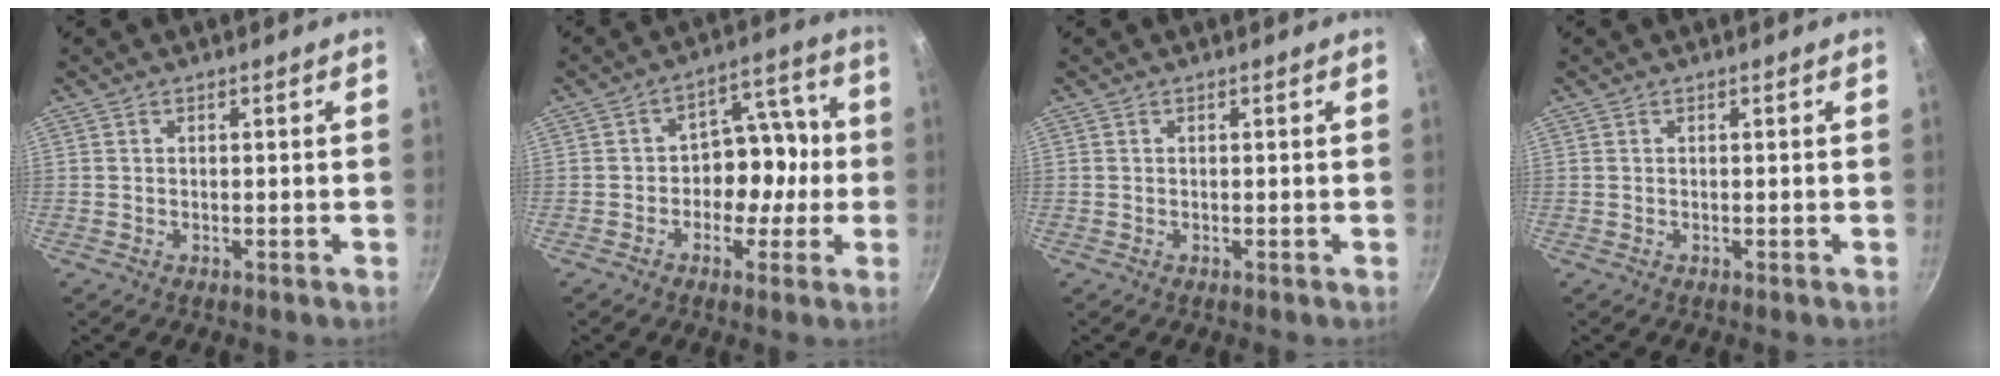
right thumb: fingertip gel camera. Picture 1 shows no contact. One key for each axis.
{"total": 10.1, "fx": -1.6, "fy": 7.5, "fz": 6.5, "tx": -0.028, "ty": 0.046, "tz": -0.032}
{"total": 0.0}
{"total": 0.0}